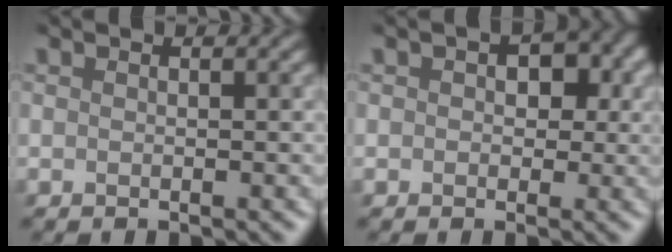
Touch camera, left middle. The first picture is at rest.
{"total": 3.2, "force": [0.4, 2.6, 1.9], "torque": [0.007, 0.015, -0.007]}